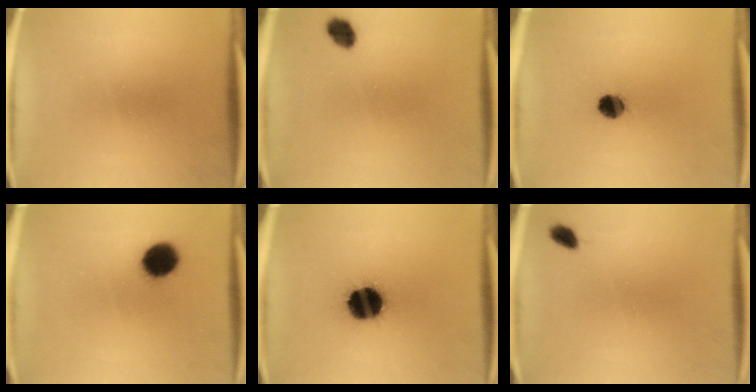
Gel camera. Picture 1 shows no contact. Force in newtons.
{"total": 3.7}
{"total": 5.0}
{"total": 8.9}
{"total": 16.1}
{"total": 1.9}